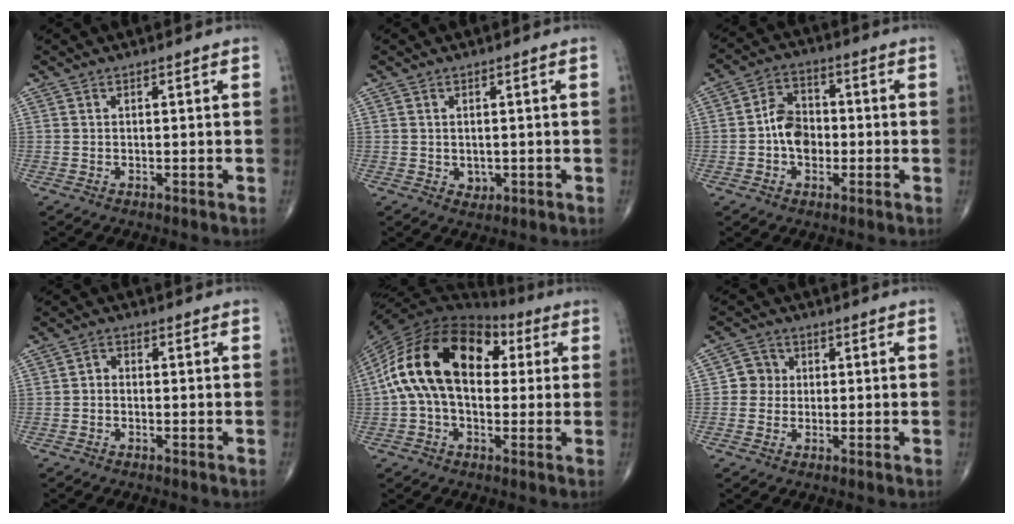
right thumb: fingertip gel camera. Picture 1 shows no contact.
{"total": 1.7, "force": [-0.2, 1.3, 1.0], "torque": [-0.010, -0.002, 0.003]}
{"total": 7.4, "force": [-1.1, 5.5, 4.9], "torque": [-0.060, 0.022, -0.031]}
{"total": 1.8, "force": [-0.5, 1.4, 1.0], "torque": [-0.009, 0.009, -0.017]}
{"total": 19.9, "force": [3.3, 12.3, 15.3], "torque": [-0.272, 0.042, 0.045]}
{"total": 3.9, "force": [0.1, 3.8, 1.0], "torque": [0.011, 0.009, -0.007]}